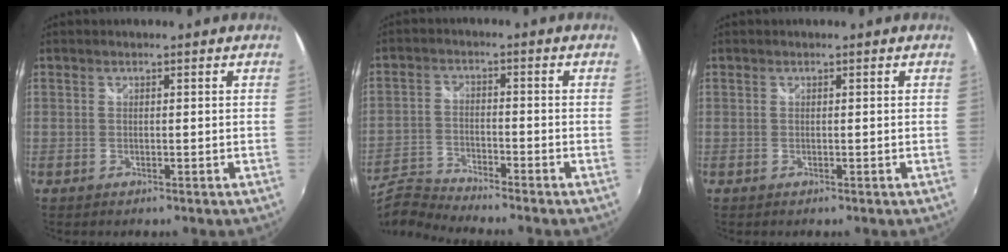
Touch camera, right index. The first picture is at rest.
{"total": 7.4, "force": [-7.3, -0.2, 1.4], "torque": [-0.044, -0.001, -0.154]}
{"total": 0.0}